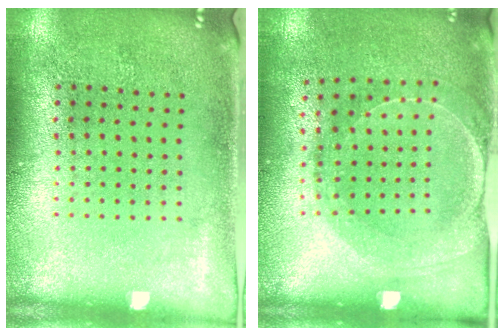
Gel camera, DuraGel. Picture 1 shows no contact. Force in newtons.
{"total": 1.6, "press": 1.5, "slide": 0.4}